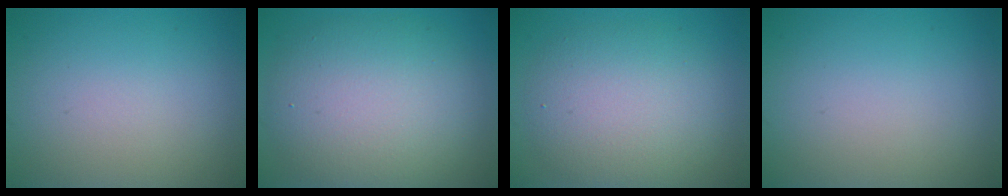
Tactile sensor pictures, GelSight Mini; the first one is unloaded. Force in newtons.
{"total": 8.7, "press": 8.6, "slide": 0.8}
{"total": 6.1, "press": 6.1, "slide": 0.3}
{"total": 0.0}